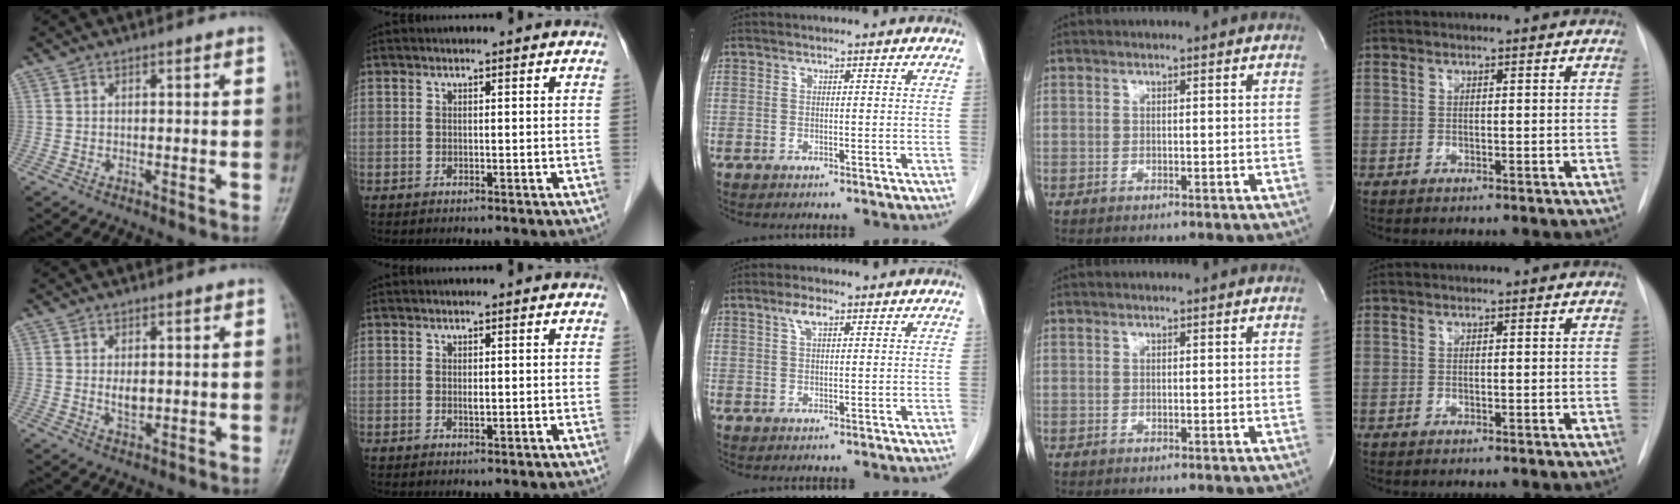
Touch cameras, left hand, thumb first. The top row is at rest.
{"thumb": {"total": 2.9, "force": [0.3, 1.7, 2.3], "torque": [-0.034, -0.007, 0.009]}, "index": {"total": 0.6, "force": [0.0, 0.2, 0.6], "torque": [-0.013, -0.005, 0.000]}, "middle": {"total": 2.4, "force": [1.3, 0.8, 1.9], "torque": [-0.042, 0.007, 0.027]}}